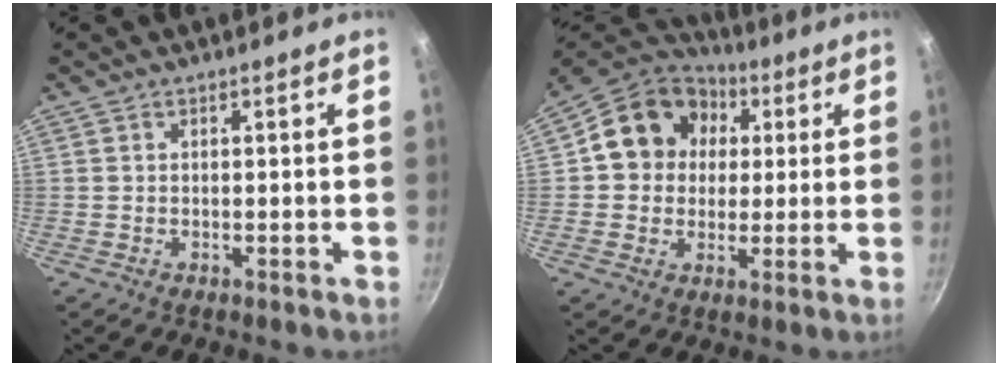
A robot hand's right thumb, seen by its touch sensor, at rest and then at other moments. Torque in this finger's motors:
{"motor_torque": [0.92, 1.34, 0.45, -0.30, 0.26]}